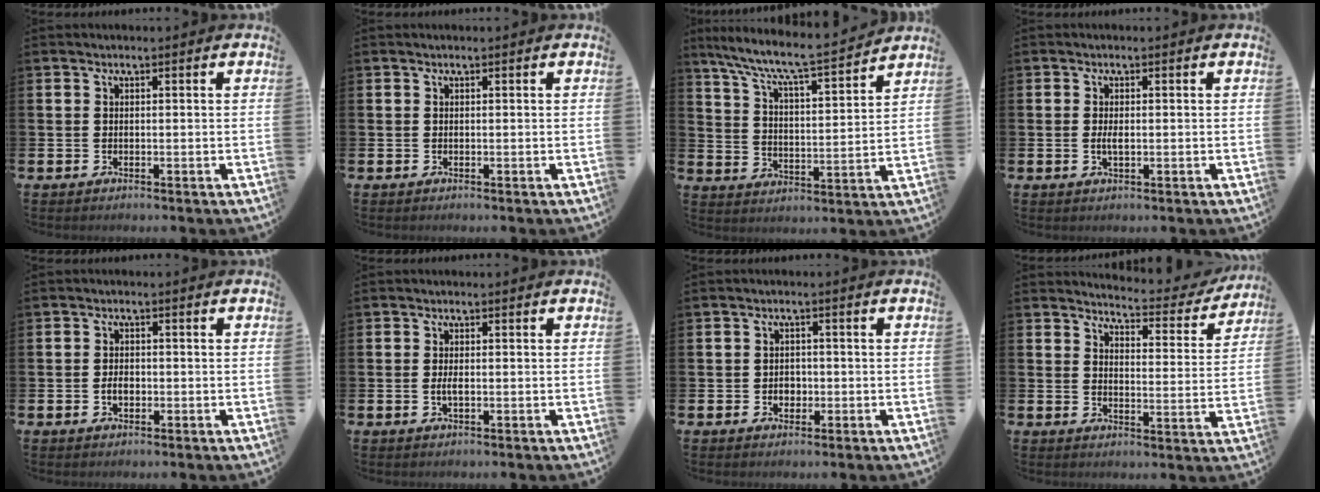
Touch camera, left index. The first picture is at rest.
{"total": 0.0}
{"total": 8.1, "force": [7.5, 0.6, 3.1], "torque": [-0.094, -0.056, 0.126]}
{"total": 1.6, "force": [0.0, 0.6, 1.5], "torque": [-0.024, 0.001, -0.003]}
{"total": 2.0, "force": [-0.4, 1.3, 1.5], "torque": [-0.016, 0.000, -0.012]}
{"total": 1.6, "force": [-0.1, 0.6, 1.5], "torque": [-0.023, 0.000, -0.005]}
{"total": 2.0, "force": [-0.4, 1.7, 1.0], "torque": [0.001, -0.002, -0.015]}
{"total": 4.3, "force": [4.2, 0.6, 0.7], "torque": [-0.019, -0.036, 0.065]}